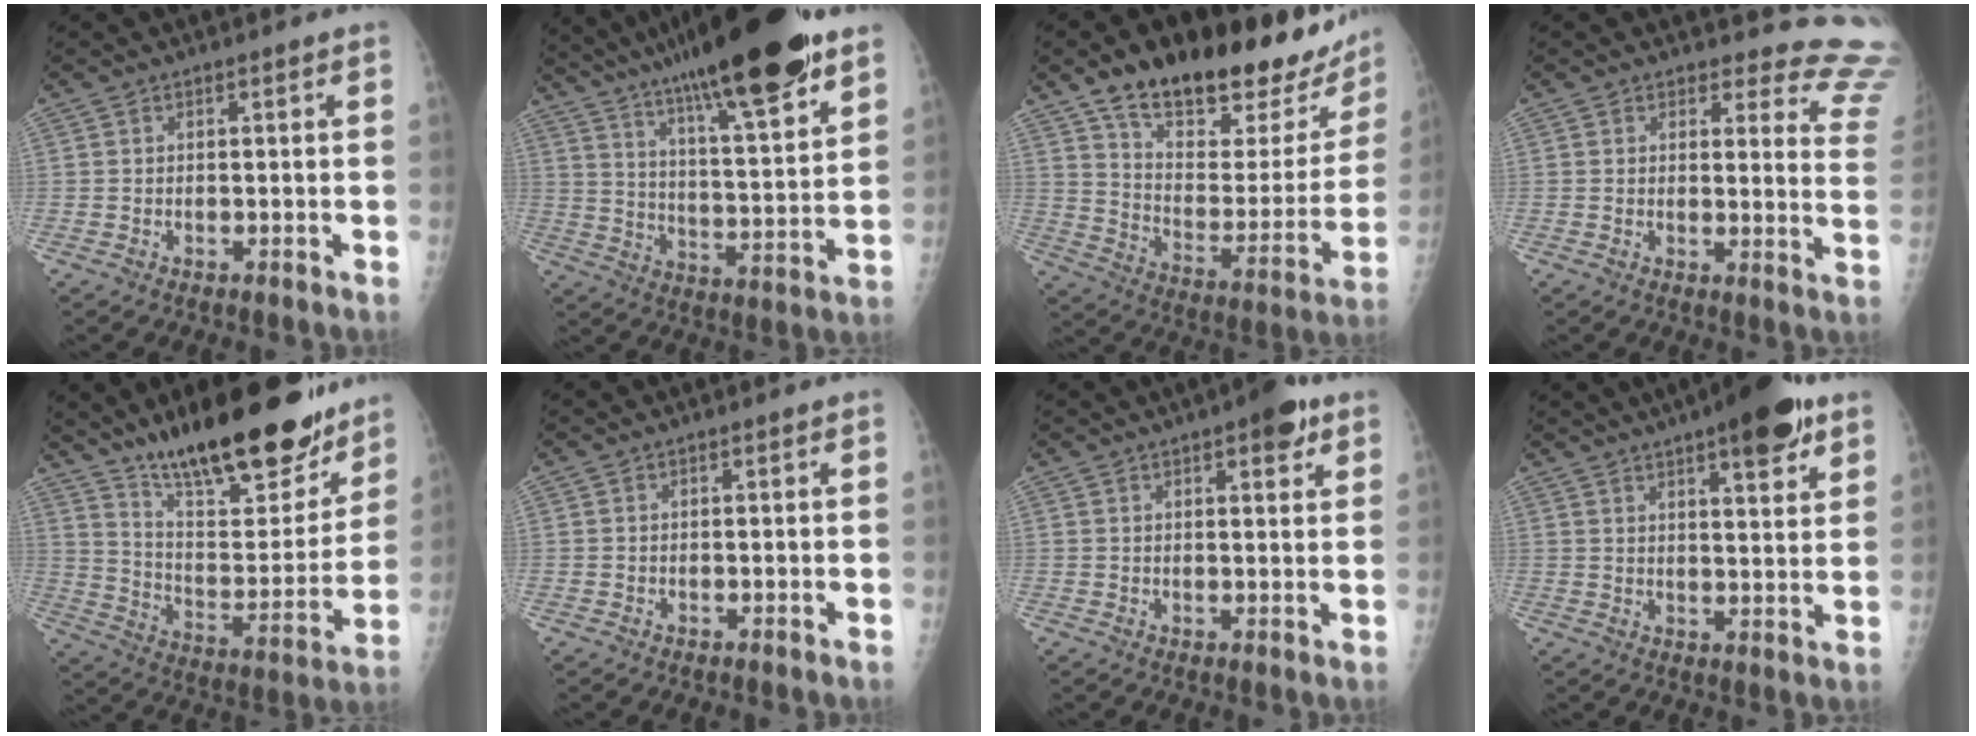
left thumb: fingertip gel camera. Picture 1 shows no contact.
{"total": 25.9, "force": [17.9, 4.2, 18.2], "torque": [-0.278, -0.049, 0.286]}
{"total": 30.2, "force": [20.3, 11.9, 19.0], "torque": [-0.244, -0.057, 0.300]}
{"total": 13.9, "force": [13.4, 3.4, 0.7], "torque": [0.054, -0.140, 0.103]}
{"total": 26.2, "force": [19.3, 8.4, 15.6], "torque": [-0.198, -0.091, 0.308]}
{"total": 0.0}
{"total": 6.1, "force": [3.4, 2.2, 4.6], "torque": [-0.043, -0.010, 0.038]}
{"total": 13.2, "force": [7.9, 3.8, 9.8], "torque": [-0.114, -0.029, 0.108]}